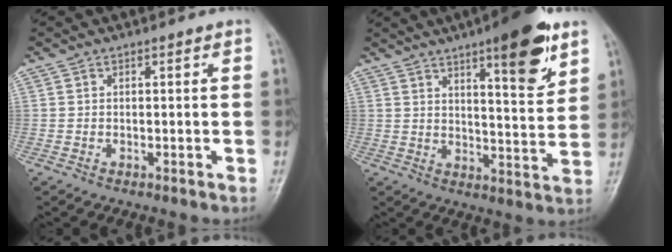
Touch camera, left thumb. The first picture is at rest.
{"total": 13.4, "force": [7.8, 3.2, 10.4], "torque": [-0.125, -0.043, 0.108]}